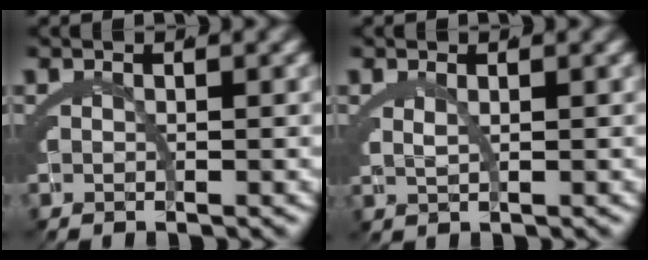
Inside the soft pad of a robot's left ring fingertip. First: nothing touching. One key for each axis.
{"total": 1.0, "fx": 0.5, "fy": 0.5, "fz": 0.7, "tx": -0.023, "ty": -0.009, "tz": 0.017}